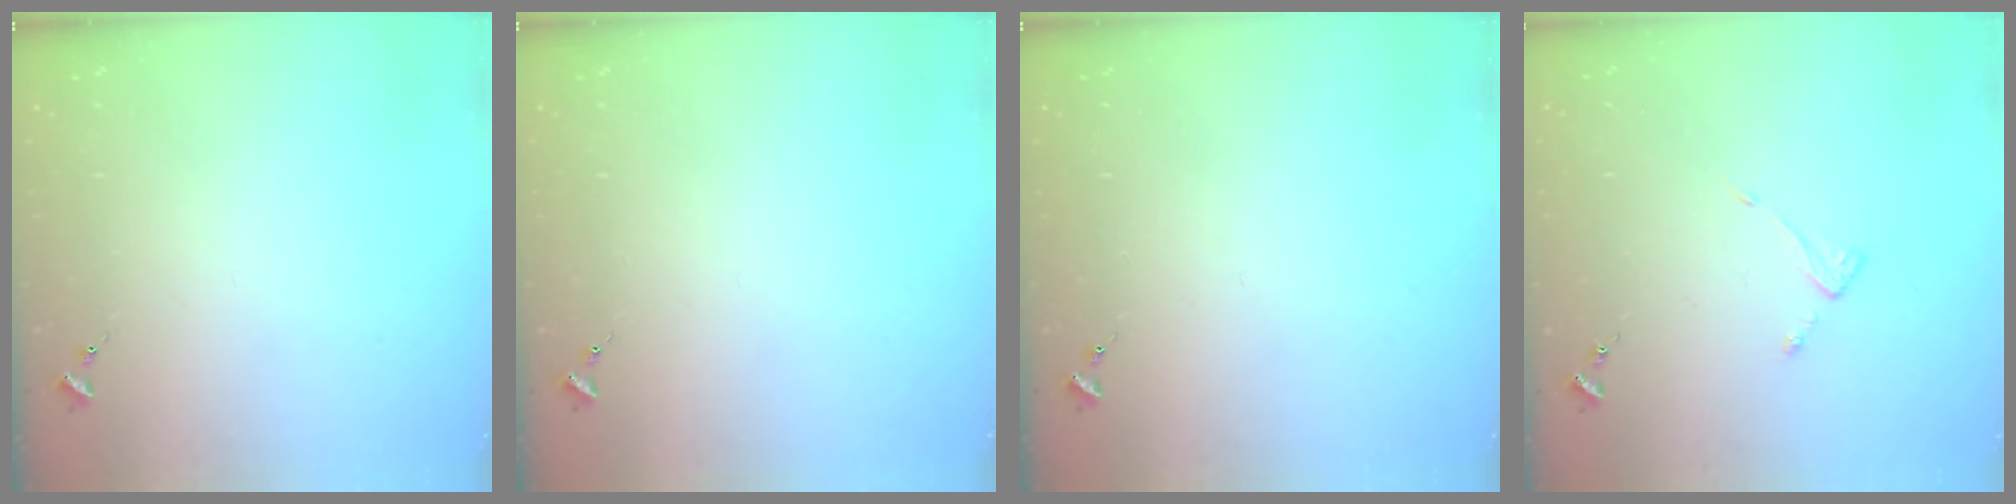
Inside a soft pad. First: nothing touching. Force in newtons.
{"total": 0.0}
{"total": 0.0}
{"total": 2.6, "press": 2.6, "slide": 0.3}